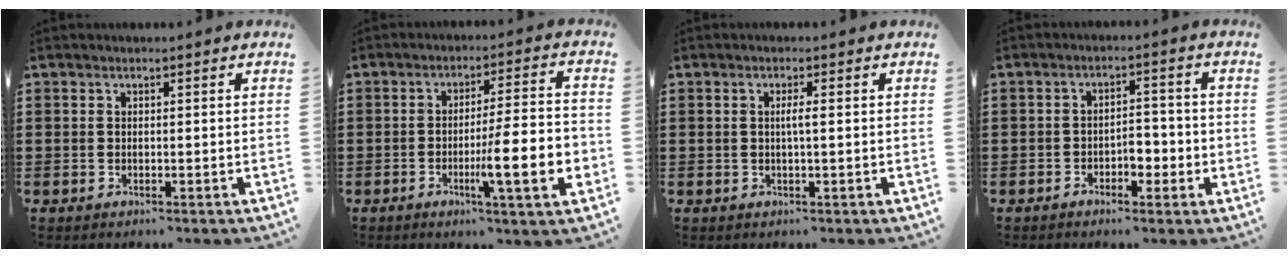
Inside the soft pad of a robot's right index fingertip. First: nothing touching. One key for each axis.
{"total": 11.1, "fx": -3.3, "fy": 1.3, "fz": 10.5, "tx": -0.169, "ty": -0.009, "tz": -0.058}
{"total": 1.7, "fx": 0.0, "fy": 0.0, "fz": 1.7, "tx": -0.033, "ty": -0.001, "tz": -0.002}
{"total": 3.3, "fx": -1.6, "fy": 1.8, "fz": 2.3, "tx": -0.034, "ty": 0.001, "tz": -0.034}